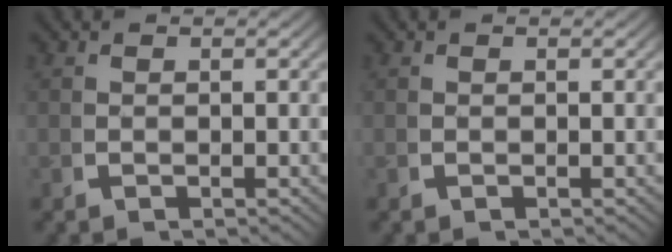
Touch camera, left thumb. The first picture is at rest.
{"total": 0.0}